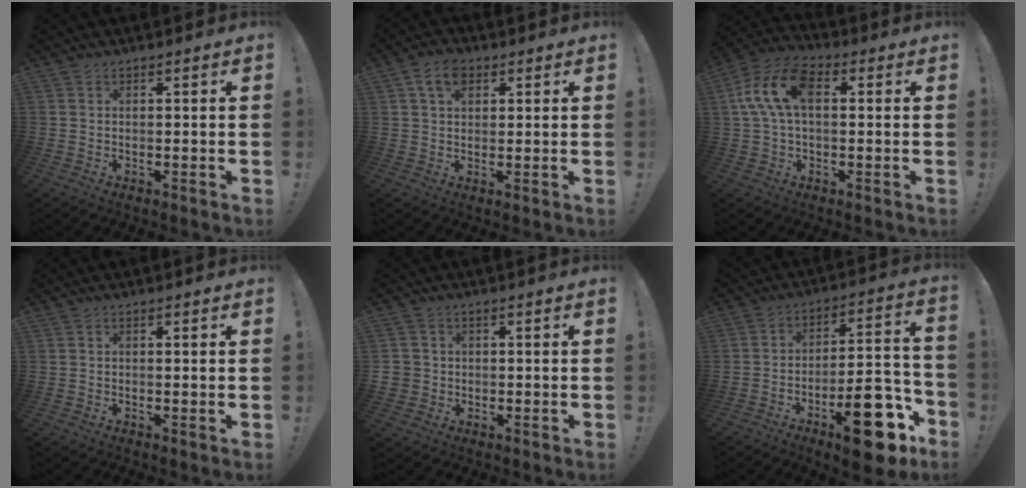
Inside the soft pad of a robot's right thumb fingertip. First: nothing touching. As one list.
[{"total": 7.2, "force": [3.3, 4.6, 4.5], "torque": [-0.071, -0.001, 0.062]}, {"total": 13.2, "force": [2.4, 7.7, 10.5], "torque": [-0.198, 0.014, 0.049]}, {"total": 0.7, "force": [0.2, -0.2, 0.7], "torque": [-0.006, -0.004, 0.002]}, {"total": 3.2, "force": [0.0, 3.1, 0.8], "torque": [-0.012, 0.005, 0.003]}, {"total": 20.4, "force": [-10.9, 7.2, 15.7], "torque": [-0.204, 0.077, -0.162]}]